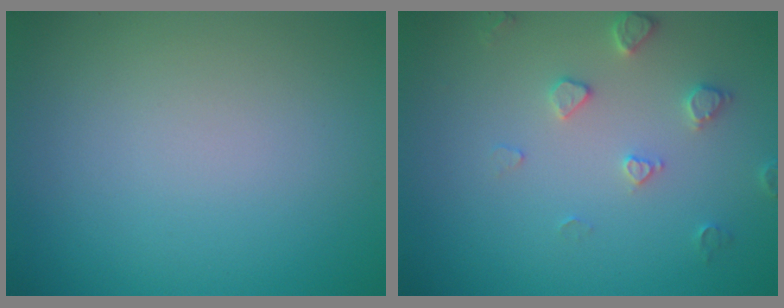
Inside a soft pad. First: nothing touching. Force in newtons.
{"total": 2.2, "press": 2.2, "slide": 0.4}